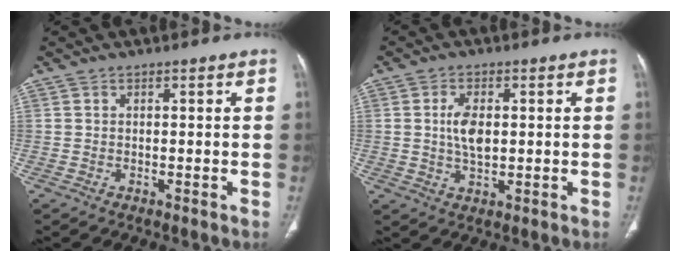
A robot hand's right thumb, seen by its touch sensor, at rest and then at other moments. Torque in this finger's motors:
{"motor_torque": [0.68, 0.87, 0.83, -0.02, 0.05]}